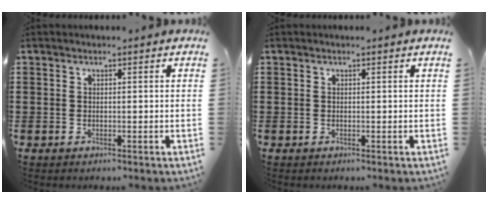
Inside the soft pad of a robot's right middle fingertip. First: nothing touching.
{"total": 0.0}